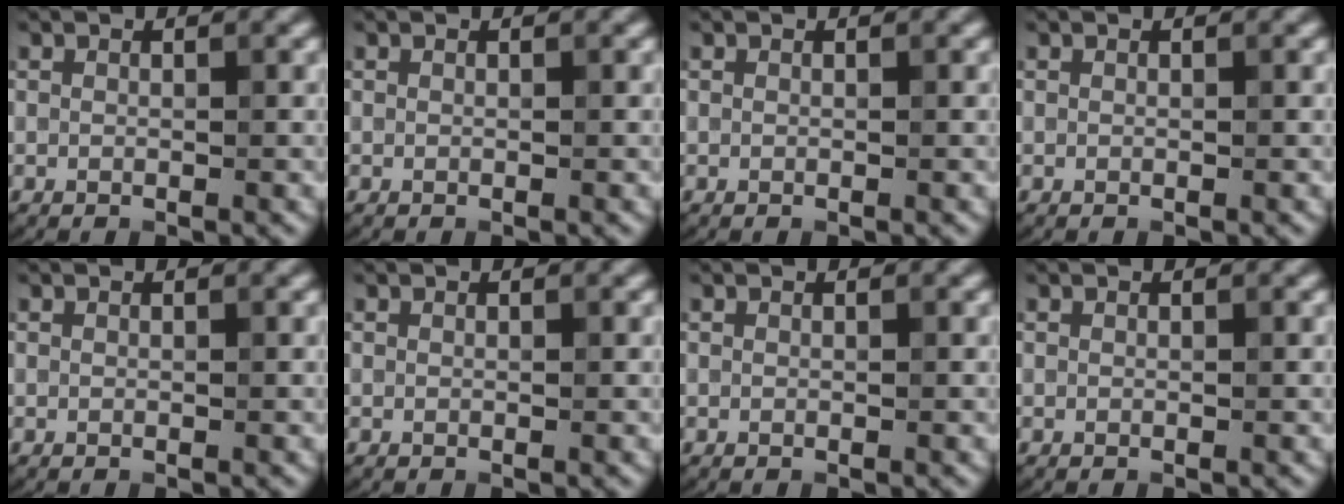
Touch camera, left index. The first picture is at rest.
{"total": 0.0}
{"total": 0.0}
{"total": 0.0}
{"total": 0.0}
{"total": 0.0}
{"total": 0.0}
{"total": 0.0}